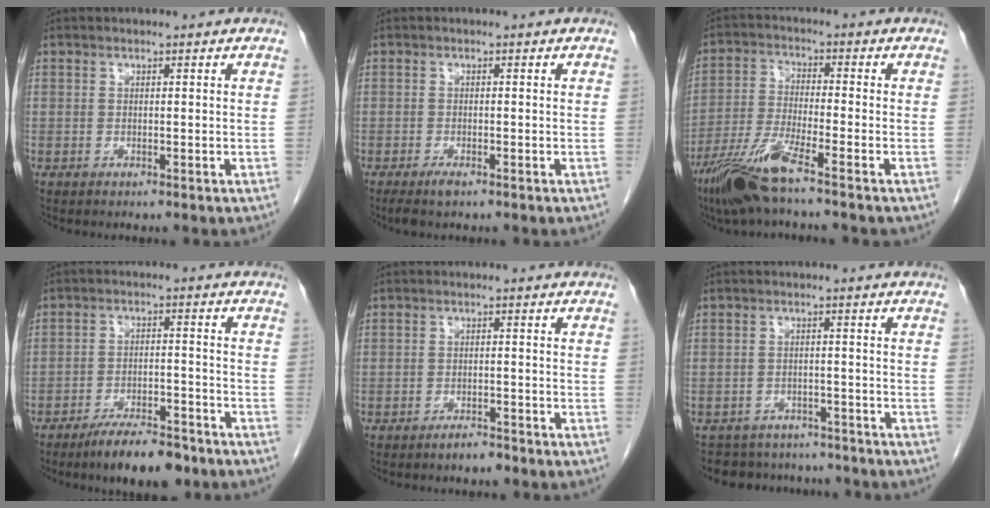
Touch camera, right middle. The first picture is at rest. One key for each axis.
{"total": 1.9, "fx": -1.3, "fy": 0.4, "fz": 1.4, "tx": -0.032, "ty": -0.005, "tz": -0.023}
{"total": 9.1, "fx": -6.4, "fy": 0.2, "fz": 6.5, "tx": -0.143, "ty": -0.025, "tz": -0.127}
{"total": 8.6, "fx": -6.8, "fy": 2.1, "fz": 5.0, "tx": -0.079, "ty": -0.010, "tz": -0.111}
{"total": 1.9, "fx": -1.7, "fy": 0.4, "fz": 0.9, "tx": -0.020, "ty": -0.003, "tz": -0.024}
{"total": 8.1, "fx": -7.4, "fy": 3.4, "fz": 0.6, "tx": -0.003, "ty": 0.017, "tz": -0.092}